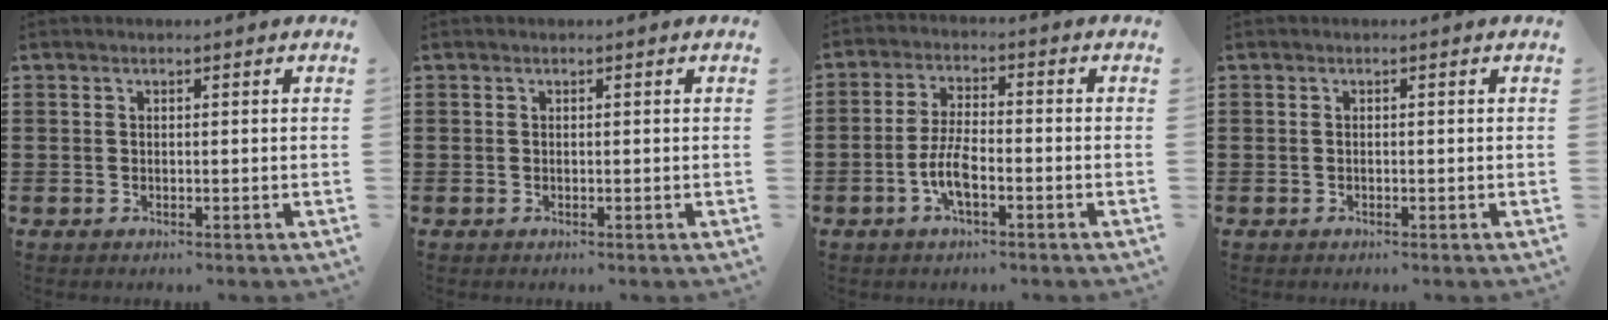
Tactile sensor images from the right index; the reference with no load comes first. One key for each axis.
{"total": 0.0}
{"total": 5.6, "fx": -2.2, "fy": 1.7, "fz": 4.9, "tx": -0.116, "ty": -0.006, "tz": -0.049}
{"total": 0.0}